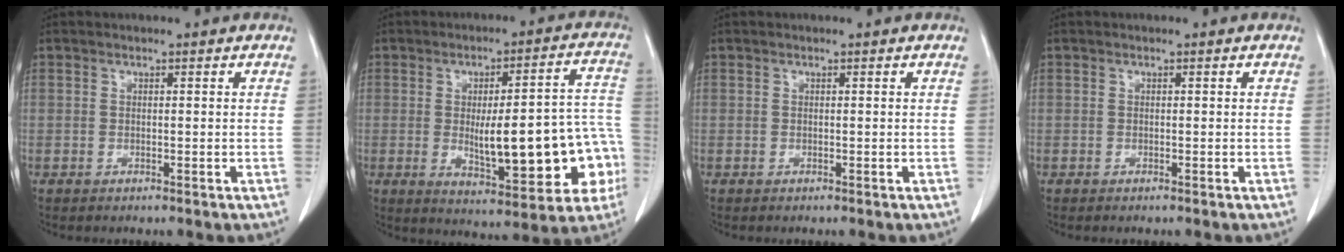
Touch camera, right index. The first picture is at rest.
{"total": 18.7, "force": [-3.2, 4.9, 17.8], "torque": [-0.186, 0.034, -0.022]}
{"total": 0.0}
{"total": 0.0}